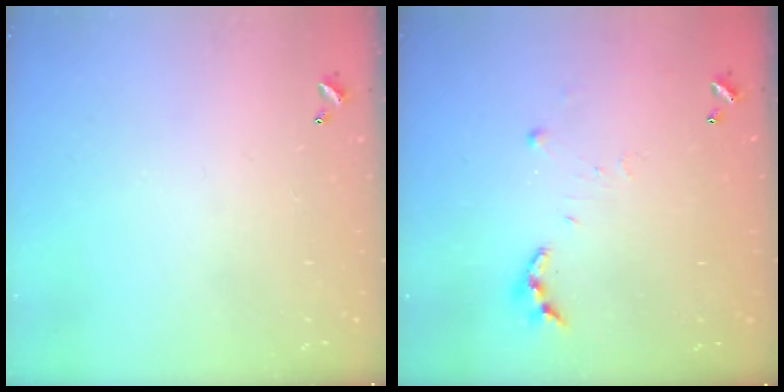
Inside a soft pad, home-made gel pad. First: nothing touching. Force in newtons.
{"total": 5.8, "press": 5.8, "slide": 0.6}